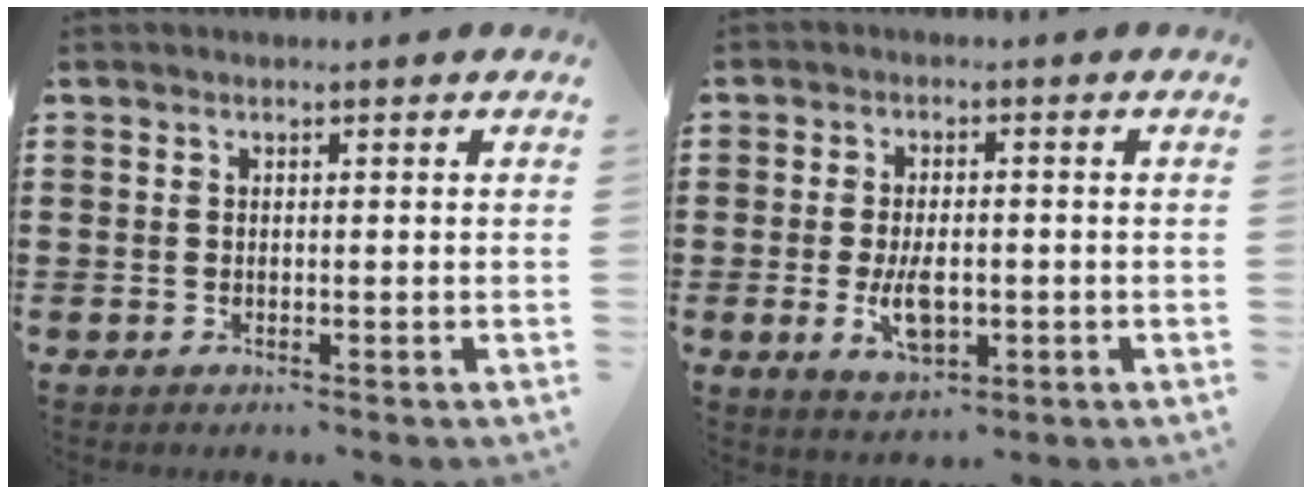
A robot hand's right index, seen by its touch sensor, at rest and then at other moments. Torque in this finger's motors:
{"motor_torque": [2.14, 0.00, 0.29, 0.08]}